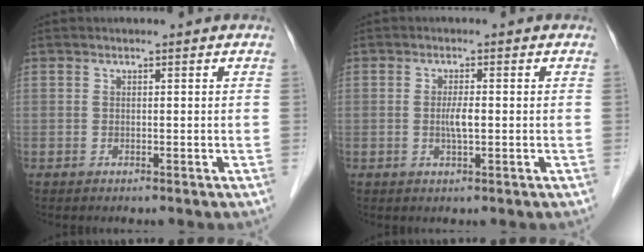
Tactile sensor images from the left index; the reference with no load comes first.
{"total": 2.4, "force": [-0.2, 0.4, 2.3], "torque": [-0.048, 0.000, -0.003]}